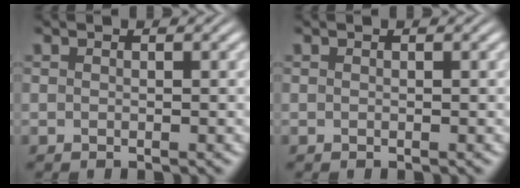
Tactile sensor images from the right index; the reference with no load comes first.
{"total": 0.0}